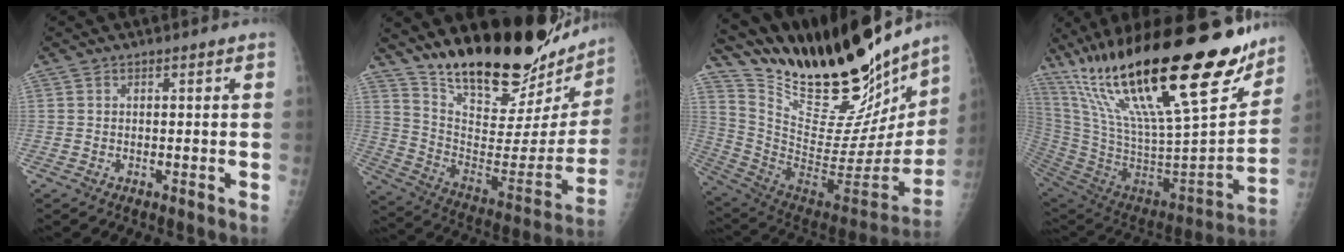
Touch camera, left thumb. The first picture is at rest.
{"total": 29.1, "force": [24.3, 8.4, 13.7], "torque": [-0.189, -0.146, 0.358]}
{"total": 34.3, "force": [27.2, 10.1, 18.3], "torque": [-0.268, -0.130, 0.416]}
{"total": 37.5, "force": [23.0, 10.0, 27.9], "torque": [-0.455, -0.066, 0.394]}